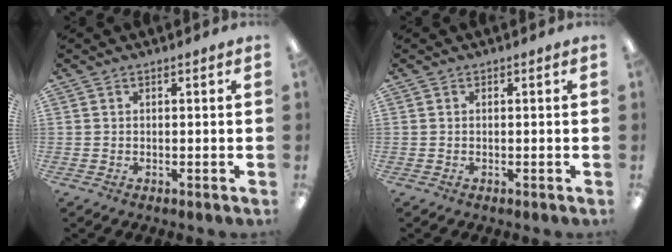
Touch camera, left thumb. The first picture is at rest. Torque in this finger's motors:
{"motor_torque": [-0.04, -0.04, 0.10, -0.06, 0.00]}